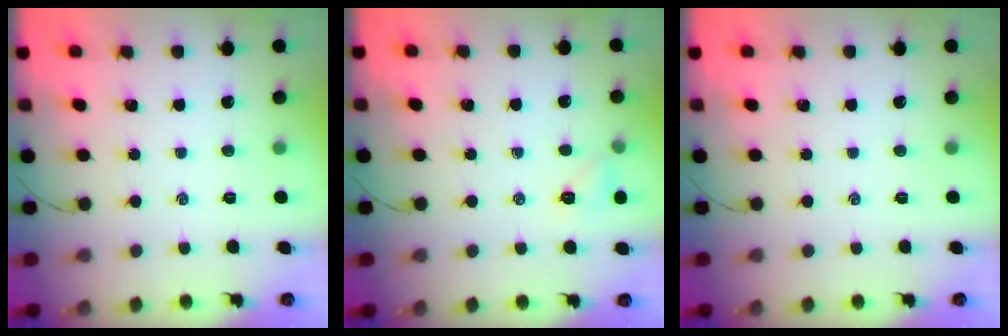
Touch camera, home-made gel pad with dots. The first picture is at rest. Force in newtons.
{"total": 6.2, "press": 6.0, "slide": 1.3}
{"total": 0.0}